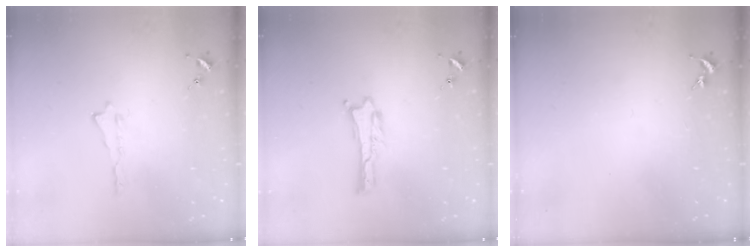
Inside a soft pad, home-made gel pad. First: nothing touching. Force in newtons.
{"total": 0.0}
{"total": 0.0}